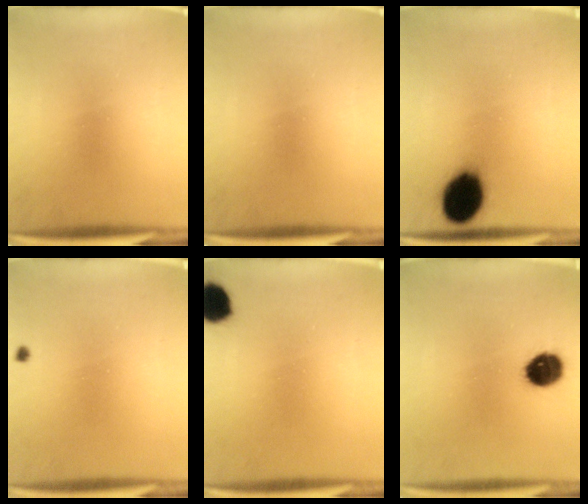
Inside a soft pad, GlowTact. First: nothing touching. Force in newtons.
{"total": 0.0}
{"total": 13.2}
{"total": 0.5}
{"total": 7.0}
{"total": 8.7}